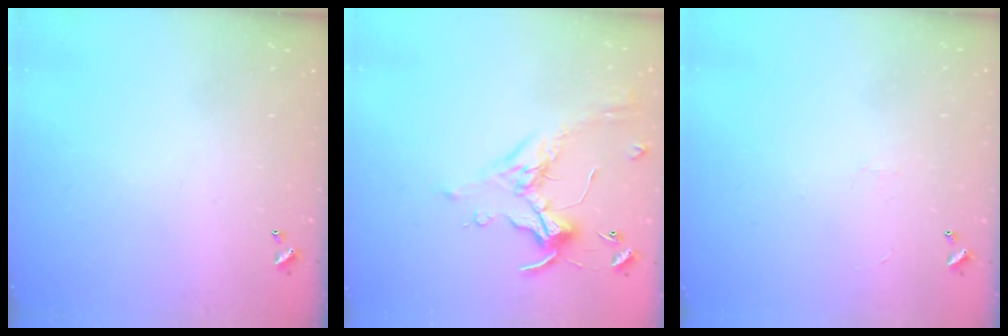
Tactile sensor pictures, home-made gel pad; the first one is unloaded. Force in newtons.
{"total": 0.9, "press": 0.5, "slide": 0.7}
{"total": 0.7, "press": 0.3, "slide": 0.7}